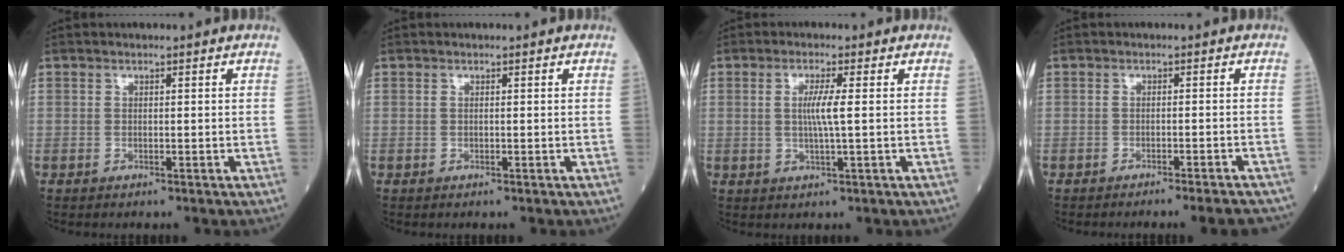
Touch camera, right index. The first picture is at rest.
{"total": 0.0}
{"total": 3.6, "force": [0.5, -0.3, 3.6], "torque": [-0.072, -0.005, 0.009]}
{"total": 6.9, "force": [-6.4, 0.3, 2.7], "torque": [-0.019, -0.010, -0.074]}